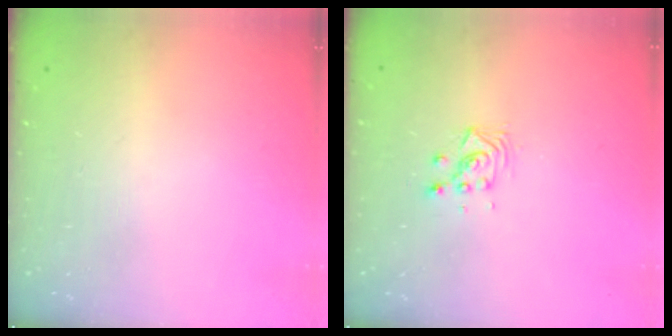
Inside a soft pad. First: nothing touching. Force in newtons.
{"total": 3.7, "press": 3.7, "slide": 0.3}